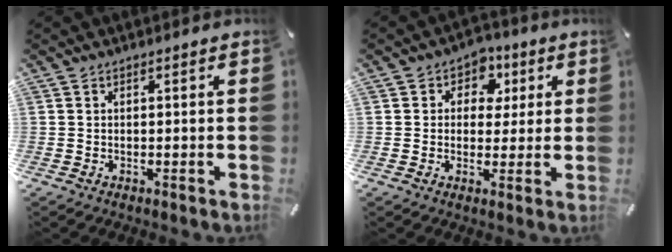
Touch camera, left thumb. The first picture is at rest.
{"total": 6.6, "force": [1.2, 5.8, 2.9], "torque": [-0.035, -0.002, 0.015]}